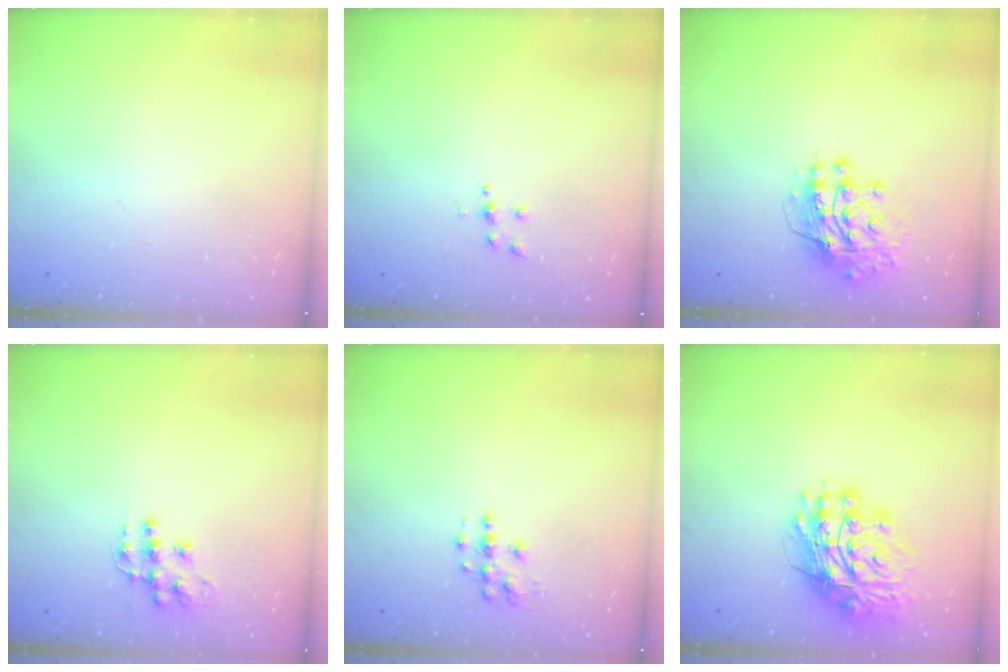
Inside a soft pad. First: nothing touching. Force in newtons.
{"total": 4.8, "press": 4.8, "slide": 0.5}
{"total": 12.8, "press": 12.7, "slide": 1.1}
{"total": 10.6, "press": 10.6, "slide": 0.6}
{"total": 6.1, "press": 6.1, "slide": 0.3}
{"total": 16.0, "press": 15.9, "slide": 2.1}